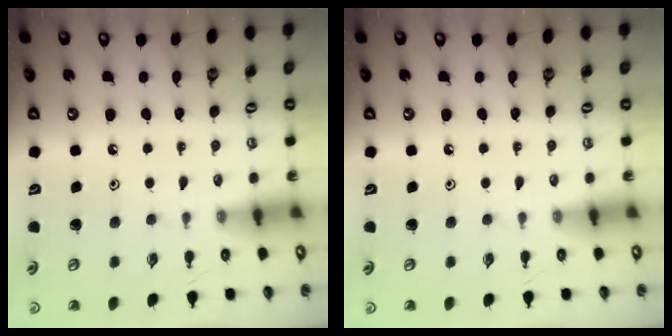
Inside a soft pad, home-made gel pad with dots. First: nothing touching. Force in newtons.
{"total": 0.0}